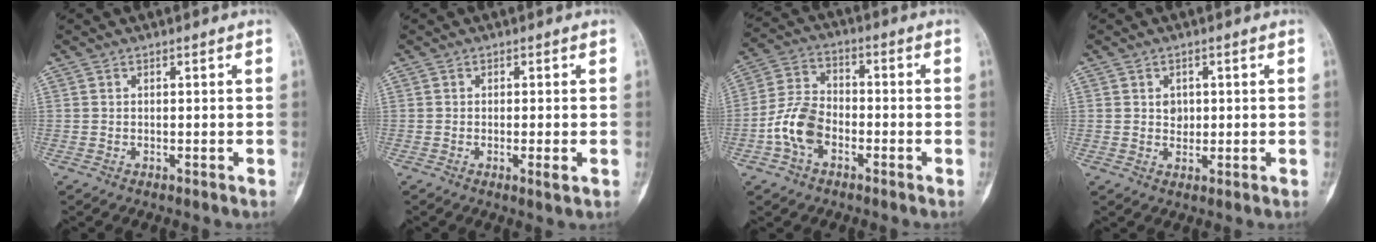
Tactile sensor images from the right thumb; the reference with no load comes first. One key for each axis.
{"total": 2.1, "fx": -0.5, "fy": 0.2, "fz": 2.1, "tx": -0.035, "ty": -0.008, "tz": -0.010}
{"total": 9.2, "fx": -3.3, "fy": 5.9, "fz": 6.2, "tx": -0.119, "ty": 0.032, "tz": -0.071}
{"total": 1.9, "fx": 0.6, "fy": 1.6, "fz": 0.9, "tx": -0.001, "ty": -0.004, "tz": 0.013}